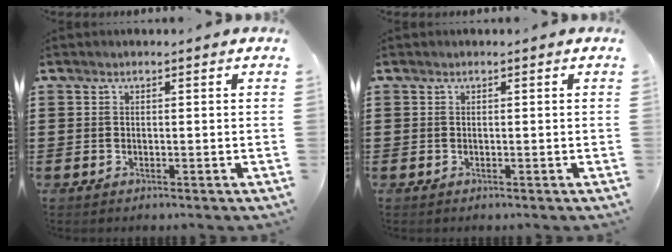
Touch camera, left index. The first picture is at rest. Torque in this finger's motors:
{"motor_torque": [0.00, 0.00, 0.00, 0.00]}